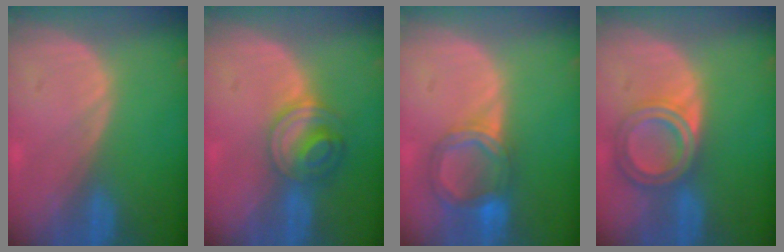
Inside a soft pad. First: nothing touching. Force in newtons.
{"total": 6.1, "press": 5.4, "slide": 2.8}
{"total": 6.5, "press": 5.8, "slide": 2.9}
{"total": 6.7, "press": 6.0, "slide": 3.2}